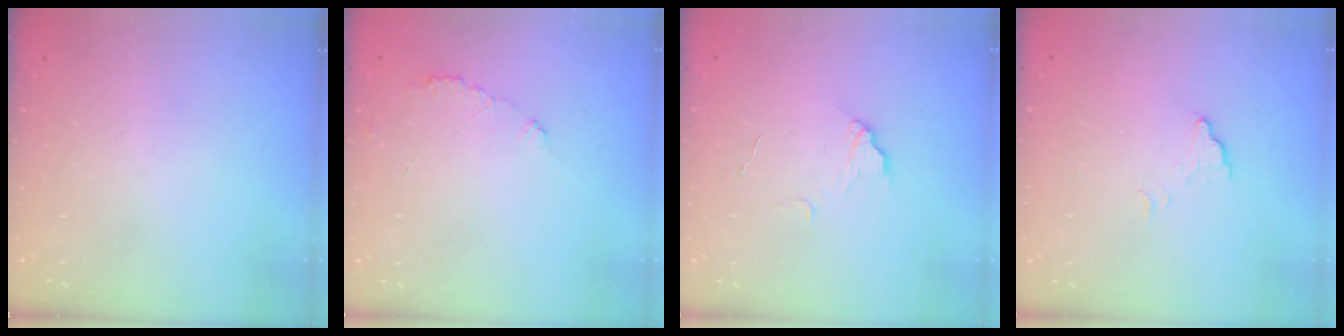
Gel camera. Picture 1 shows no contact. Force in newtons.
{"total": 4.0, "press": 4.0, "slide": 0.4}
{"total": 6.5, "press": 6.5, "slide": 0.7}
{"total": 4.2, "press": 4.2, "slide": 0.3}